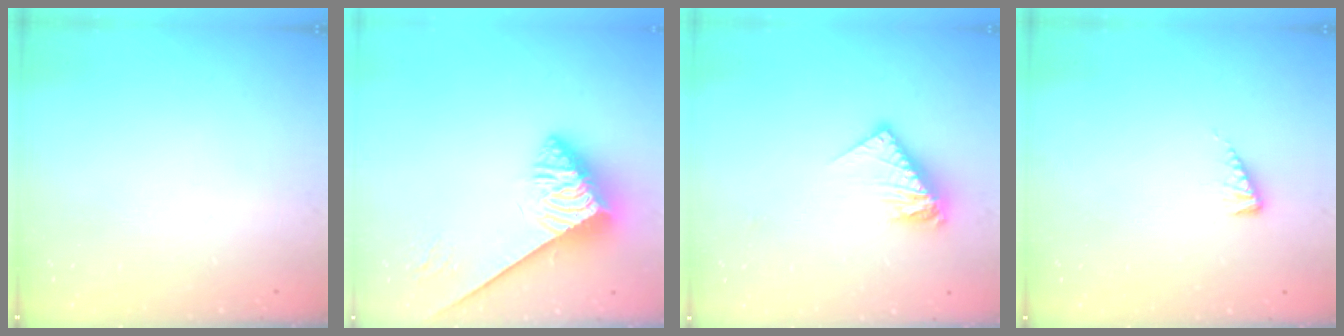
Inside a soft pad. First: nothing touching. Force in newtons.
{"total": 3.8, "press": 3.8, "slide": 0.7}
{"total": 9.7, "press": 9.7, "slide": 0.8}
{"total": 4.2, "press": 4.2, "slide": 0.6}